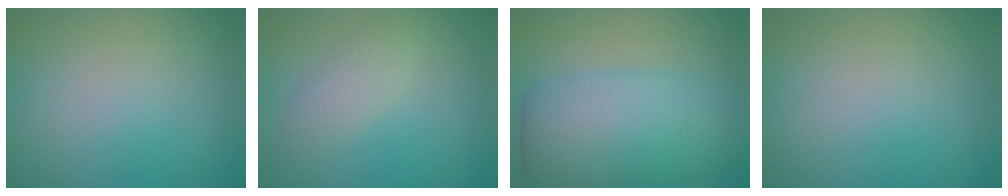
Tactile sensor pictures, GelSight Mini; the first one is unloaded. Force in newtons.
{"total": 2.0, "press": 2.0, "slide": 0.2}
{"total": 7.9, "press": 7.9, "slide": 0.1}
{"total": 0.0}